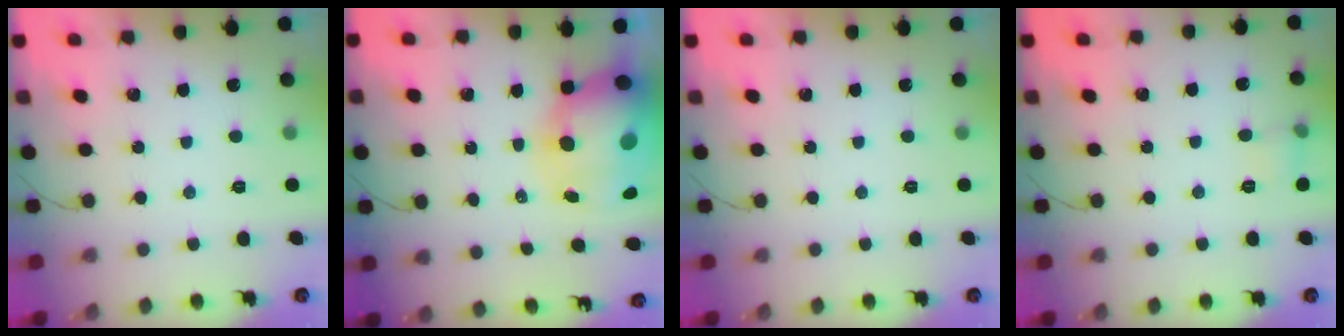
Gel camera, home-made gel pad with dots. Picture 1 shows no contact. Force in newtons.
{"total": 18.2, "press": 17.7, "slide": 4.5}
{"total": 0.0}
{"total": 4.5, "press": 4.3, "slide": 1.4}